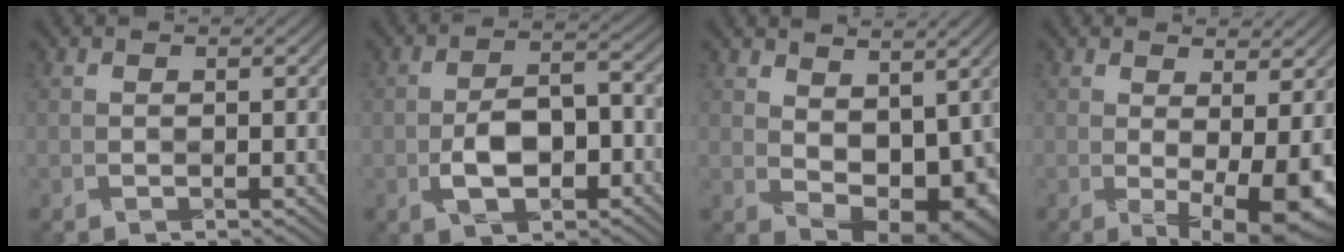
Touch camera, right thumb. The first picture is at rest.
{"total": 6.8, "force": [-2.8, 3.7, 5.0], "torque": [-0.087, 0.003, -0.057]}
{"total": 8.9, "force": [2.3, 5.1, 6.9], "torque": [-0.104, -0.004, 0.049]}
{"total": 7.7, "force": [-0.2, 2.4, 7.3], "torque": [-0.099, -0.003, 0.001]}